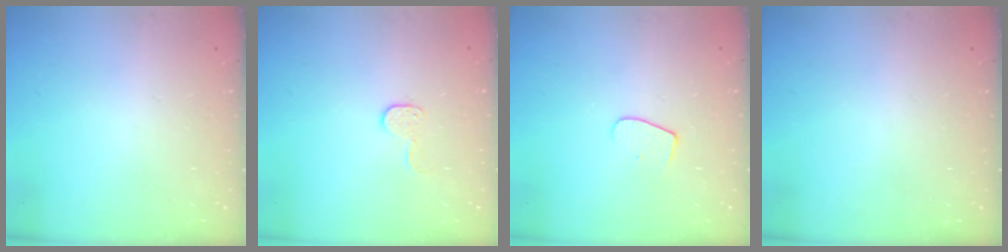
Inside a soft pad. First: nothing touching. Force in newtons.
{"total": 6.4, "press": 6.4, "slide": 0.4}
{"total": 5.0, "press": 5.0, "slide": 0.4}
{"total": 0.0}